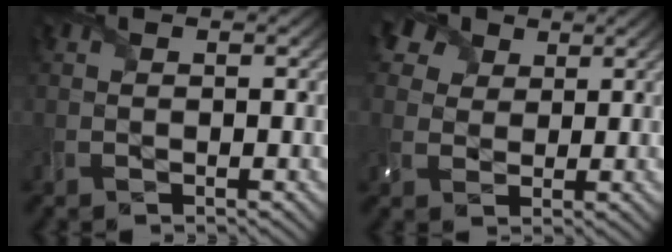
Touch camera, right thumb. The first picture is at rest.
{"total": 7.4, "force": [4.2, 5.1, 3.4], "torque": [-0.115, 0.025, 0.063]}